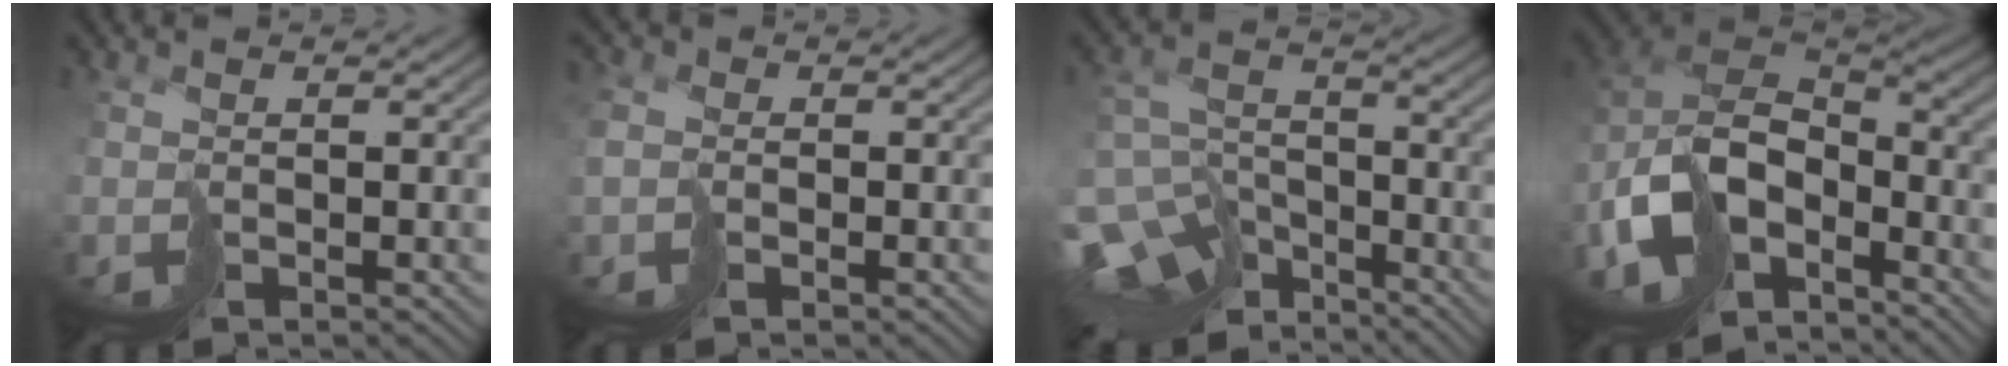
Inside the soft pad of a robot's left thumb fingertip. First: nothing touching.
{"total": 4.5, "force": [-0.8, 3.6, 2.6], "torque": [-0.086, 0.007, -0.027]}
{"total": 12.8, "force": [-9.1, 7.1, 5.6], "torque": [-0.148, -0.021, -0.124]}
{"total": 14.5, "force": [-7.4, 8.4, 9.2], "torque": [-0.219, -0.018, -0.140]}